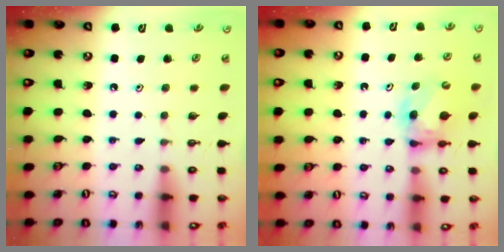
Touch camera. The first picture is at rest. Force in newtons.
{"total": 6.6, "press": 6.6, "slide": 0.5}